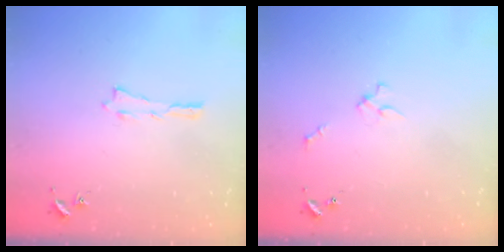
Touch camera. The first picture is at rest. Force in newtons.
{"total": 2.3, "press": 2.2, "slide": 0.3}